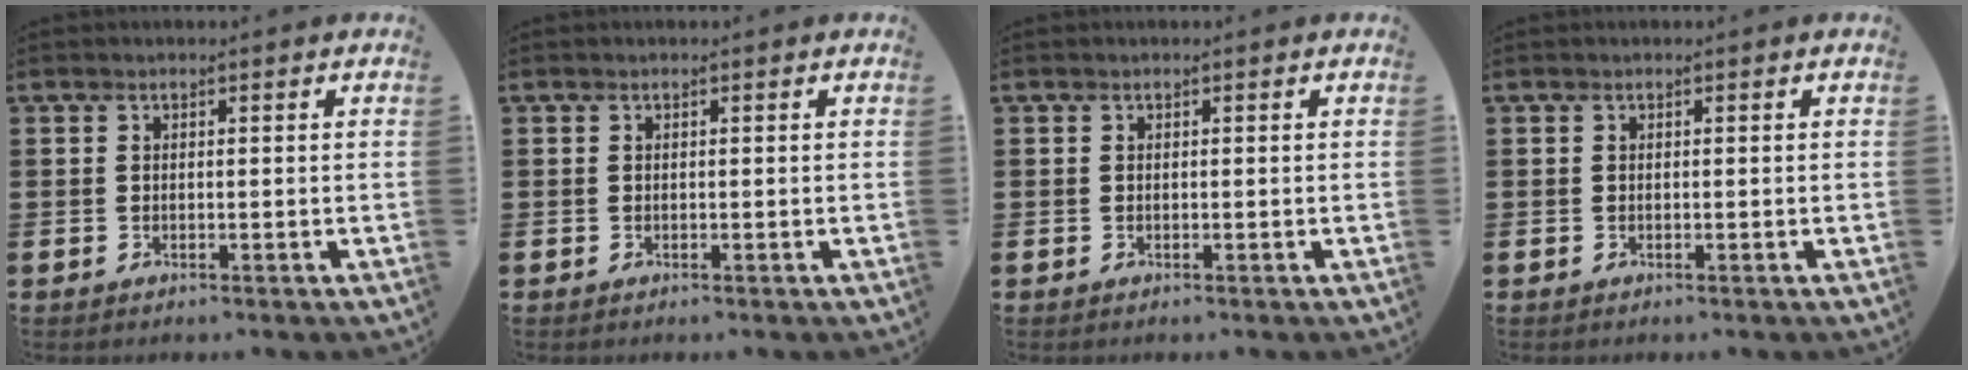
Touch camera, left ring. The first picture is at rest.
{"total": 0.0}
{"total": 0.0}
{"total": 0.0}